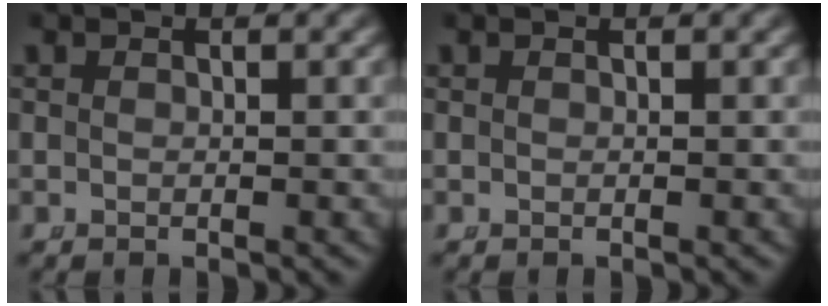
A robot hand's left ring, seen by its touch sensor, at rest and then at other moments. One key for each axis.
{"total": 0.0}